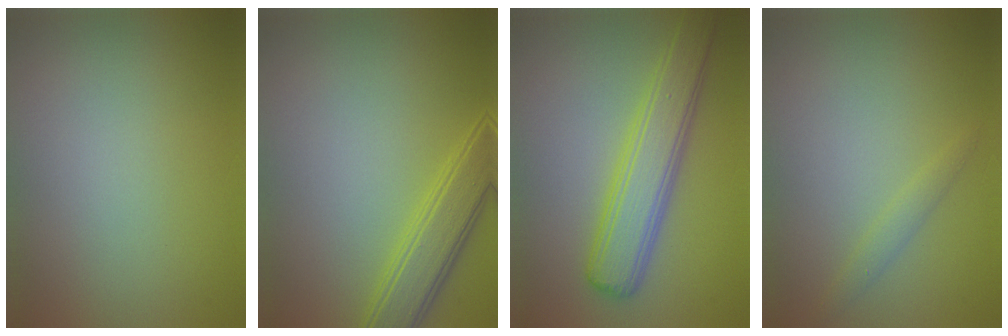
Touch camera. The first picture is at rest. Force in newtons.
{"total": 3.8, "press": 3.8, "slide": 0.1}
{"total": 5.3, "press": 5.3, "slide": 0.1}
{"total": 1.1, "press": 1.1, "slide": 0.0}